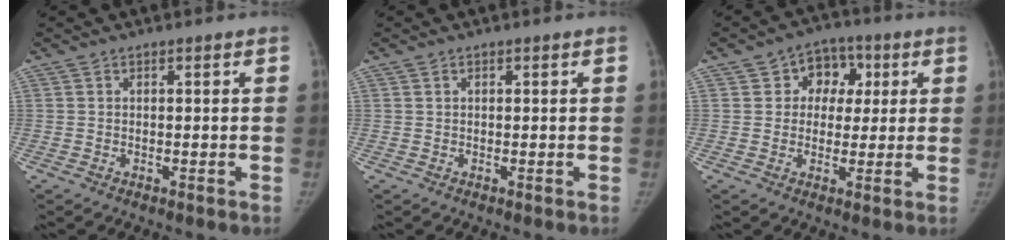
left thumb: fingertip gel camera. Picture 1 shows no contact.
{"total": 0.5, "force": [0.2, 0.4, 0.2], "torque": [0.001, 0.000, 0.003]}
{"total": 8.0, "force": [2.1, 6.9, 3.5], "torque": [-0.003, 0.003, 0.024]}